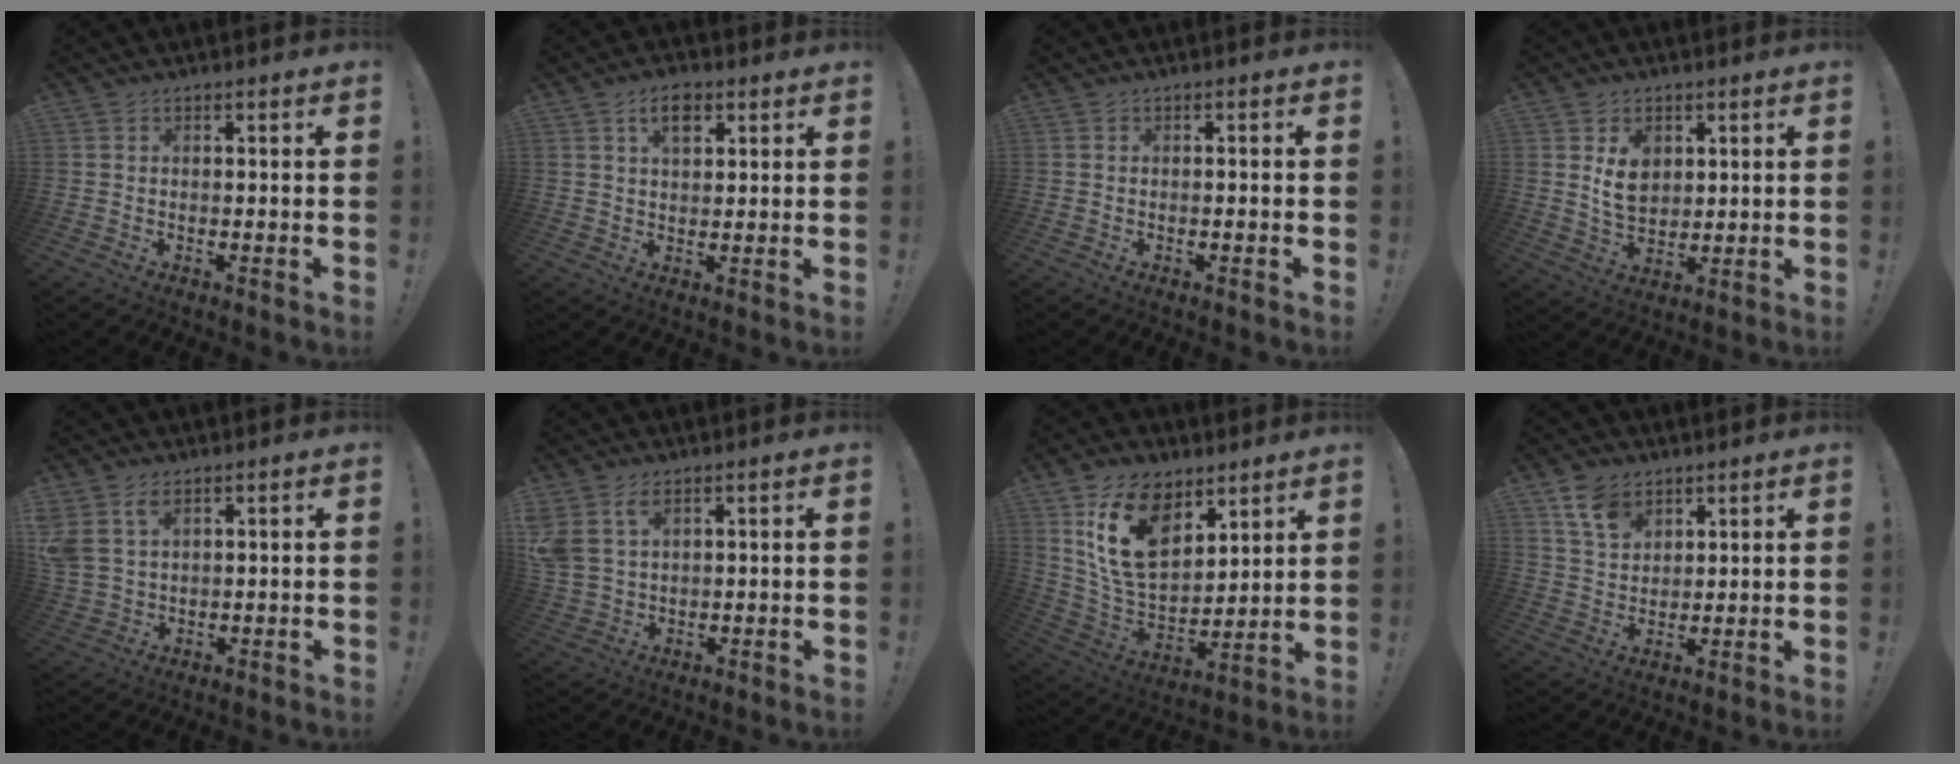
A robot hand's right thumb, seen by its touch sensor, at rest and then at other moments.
{"total": 6.6, "force": [3.2, 3.8, 4.4], "torque": [-0.071, -0.001, 0.056]}
{"total": 1.0, "force": [-0.7, -0.2, 0.7], "torque": [-0.016, 0.002, -0.012]}
{"total": 8.5, "force": [3.1, 6.5, 4.4], "torque": [-0.054, -0.012, 0.058]}
{"total": 5.9, "force": [3.4, 3.5, 3.4], "torque": [-0.067, -0.012, 0.065]}
{"total": 6.5, "force": [3.6, 3.9, 3.7], "torque": [-0.073, -0.013, 0.070]}
{"total": 17.8, "force": [9.2, 11.3, 10.2], "torque": [-0.181, -0.052, 0.173]}
{"total": 8.9, "force": [5.6, 5.6, 3.9], "torque": [-0.071, -0.021, 0.110]}